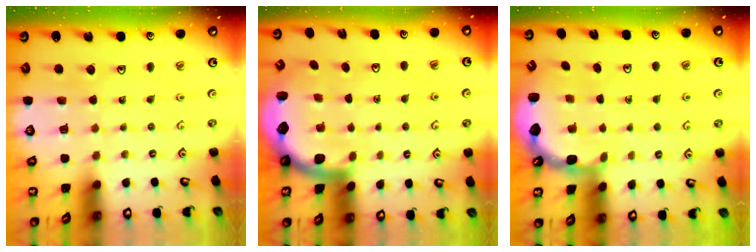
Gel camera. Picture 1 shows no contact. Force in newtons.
{"total": 2.9, "press": 2.8, "slide": 0.4}
{"total": 2.4, "press": 2.0, "slide": 1.3}